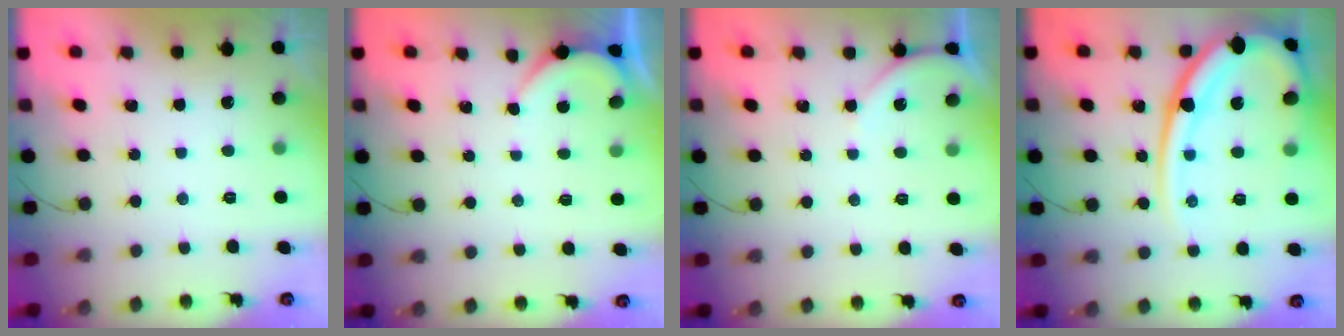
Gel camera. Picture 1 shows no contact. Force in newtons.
{"total": 1.3, "press": 1.3, "slide": 0.2}
{"total": 4.0, "press": 4.0, "slide": 0.5}
{"total": 19.2, "press": 19.0, "slide": 2.7}